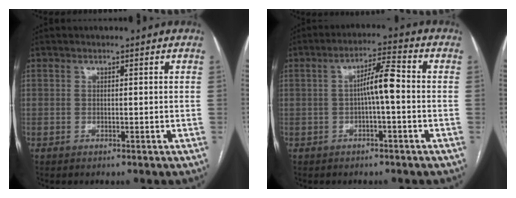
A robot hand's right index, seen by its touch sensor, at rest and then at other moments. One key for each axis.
{"total": 5.5, "fx": -0.2, "fy": 0.6, "fz": 5.4, "tx": -0.089, "ty": 0.017, "tz": -0.004}